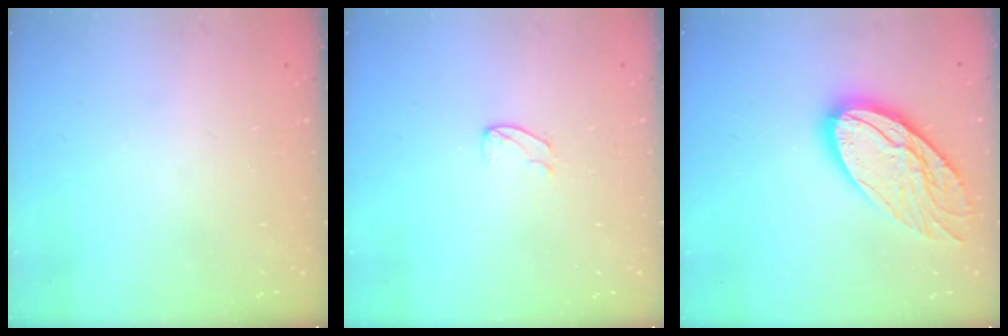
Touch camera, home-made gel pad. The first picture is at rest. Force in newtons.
{"total": 5.0, "press": 5.0, "slide": 0.4}
{"total": 18.4, "press": 18.3, "slide": 1.8}